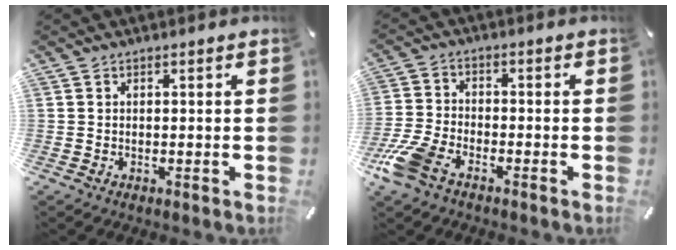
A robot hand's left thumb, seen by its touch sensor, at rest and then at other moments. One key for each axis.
{"total": 9.0, "fx": -5.9, "fy": 4.3, "fz": 5.3, "tx": -0.131, "ty": 0.013, "tz": -0.119}